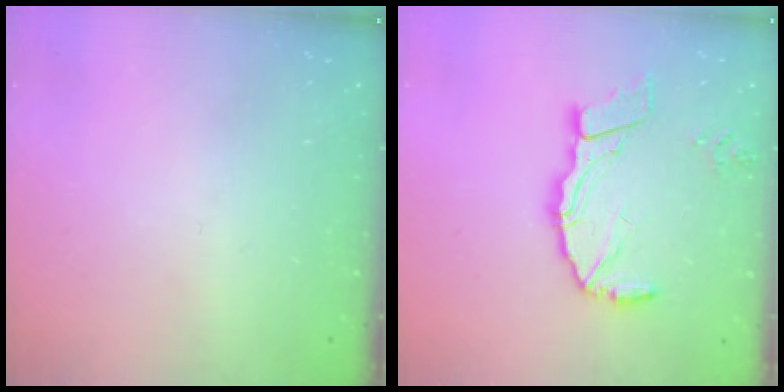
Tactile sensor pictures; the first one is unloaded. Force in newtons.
{"total": 12.1, "press": 12.0, "slide": 1.3}